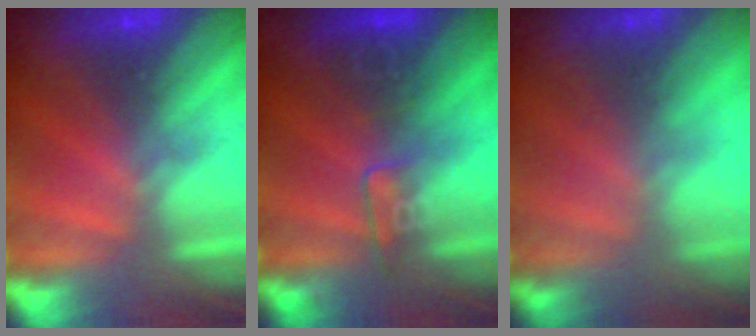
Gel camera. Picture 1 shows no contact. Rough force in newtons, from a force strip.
{"total": 2.4}
{"total": 1.6}